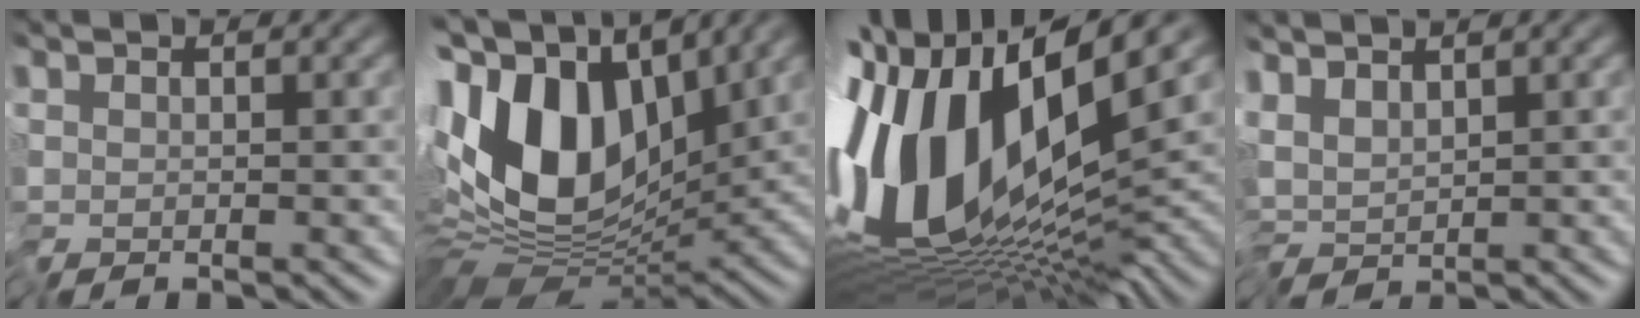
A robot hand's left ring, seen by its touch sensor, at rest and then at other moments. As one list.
[{"total": 12.5, "force": [1.6, 7.2, 10.1], "torque": [-0.191, 0.010, 0.016]}, {"total": 17.1, "force": [1.1, 6.6, 15.7], "torque": [-0.311, -0.005, 0.016]}, {"total": 2.7, "force": [0.6, 1.2, 2.3], "torque": [-0.038, -0.003, 0.014]}]